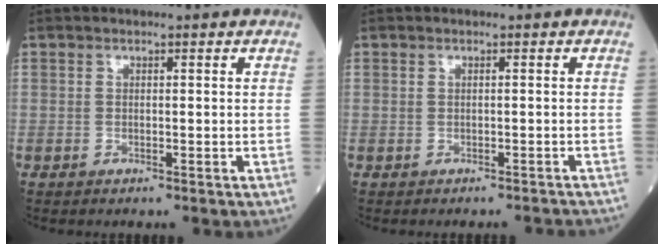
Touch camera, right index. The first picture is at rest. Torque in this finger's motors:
{"motor_torque": [-0.75, -0.04, -1.05, -0.21]}